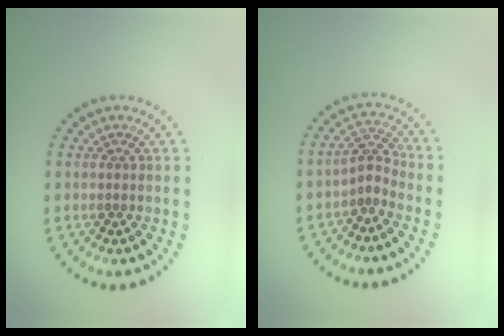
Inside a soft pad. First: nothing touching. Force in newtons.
{"total": 2.0, "press": 1.3, "slide": 1.5}